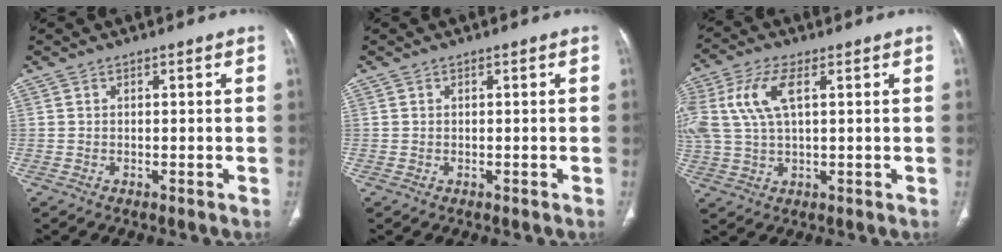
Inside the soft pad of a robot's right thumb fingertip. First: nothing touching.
{"total": 0.0}
{"total": 11.0, "force": [3.1, 5.0, 9.2], "torque": [-0.225, 0.013, 0.067]}